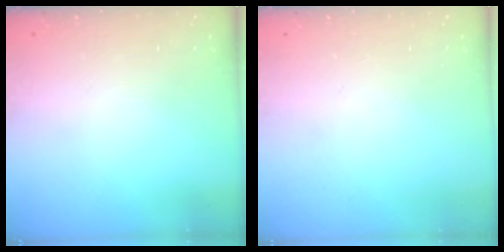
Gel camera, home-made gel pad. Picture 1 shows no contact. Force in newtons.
{"total": 0.0}